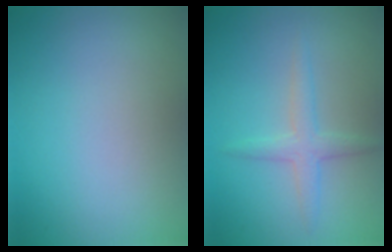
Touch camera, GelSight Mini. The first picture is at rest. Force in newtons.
{"total": 2.2, "press": 2.2, "slide": 0.1}